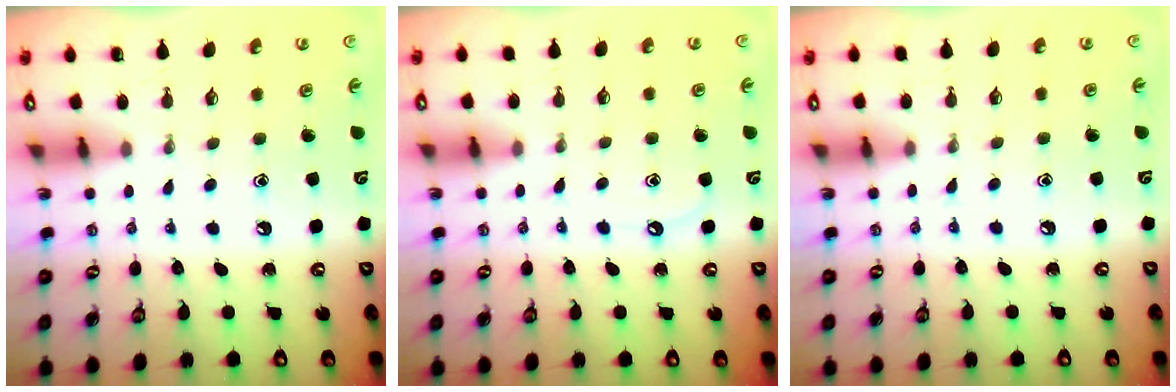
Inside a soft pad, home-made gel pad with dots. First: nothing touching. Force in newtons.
{"total": 4.5, "press": 4.4, "slide": 0.4}
{"total": 3.5, "press": 3.5, "slide": 0.5}